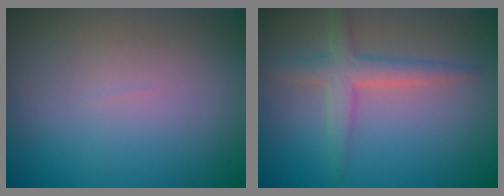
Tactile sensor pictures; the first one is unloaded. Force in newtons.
{"total": 2.9, "press": 2.9, "slide": 0.2}